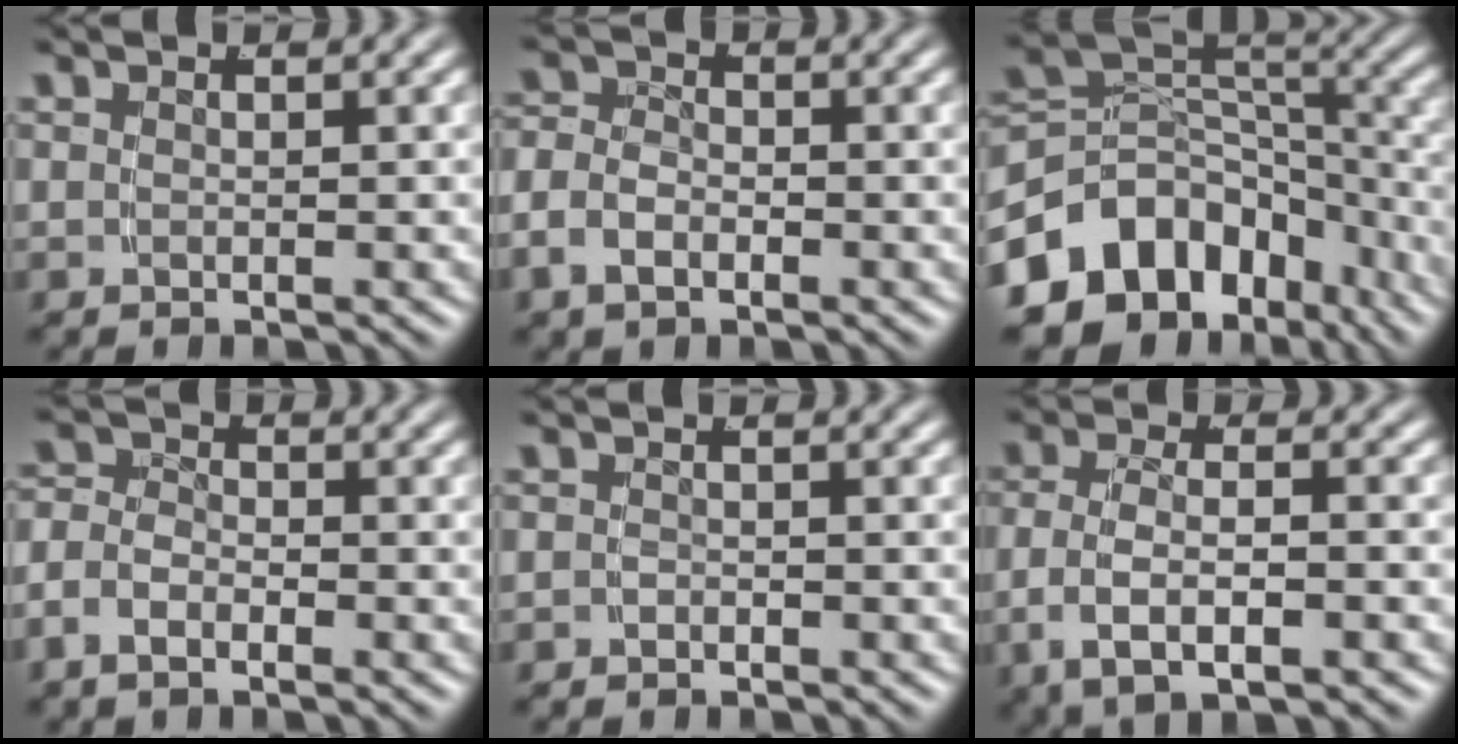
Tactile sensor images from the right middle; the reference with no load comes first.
{"total": 3.4, "force": [-1.3, 2.6, 1.9], "torque": [-0.050, -0.014, -0.020]}
{"total": 15.4, "force": [-6.1, 11.5, 8.1], "torque": [-0.149, -0.045, -0.087]}
{"total": 3.2, "force": [-1.4, 2.3, 1.7], "torque": [-0.046, -0.015, -0.026]}
{"total": 0.8, "force": [-0.7, -0.1, -0.1], "torque": [-0.002, -0.009, -0.008]}
{"total": 4.7, "force": [-1.1, 2.3, 4.0], "torque": [-0.085, -0.008, -0.012]}